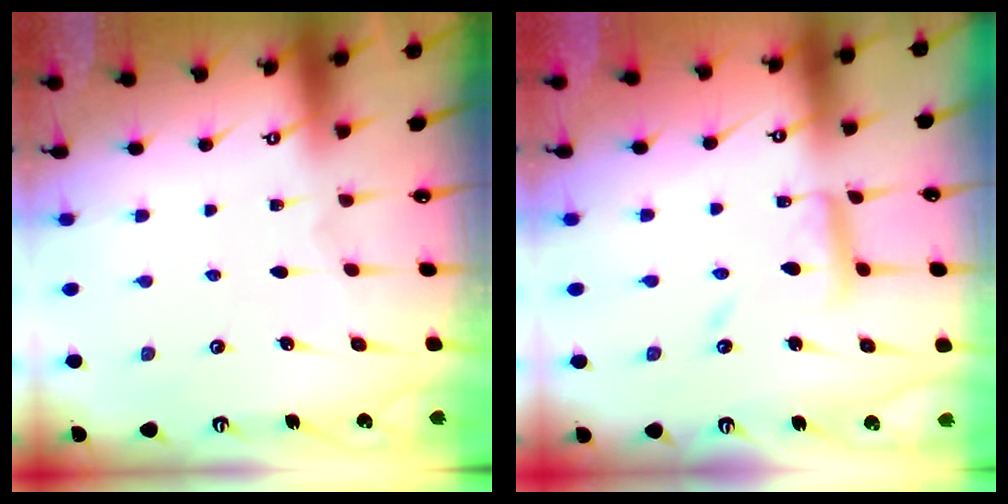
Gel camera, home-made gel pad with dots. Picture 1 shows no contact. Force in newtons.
{"total": 9.0, "press": 9.0, "slide": 0.5}